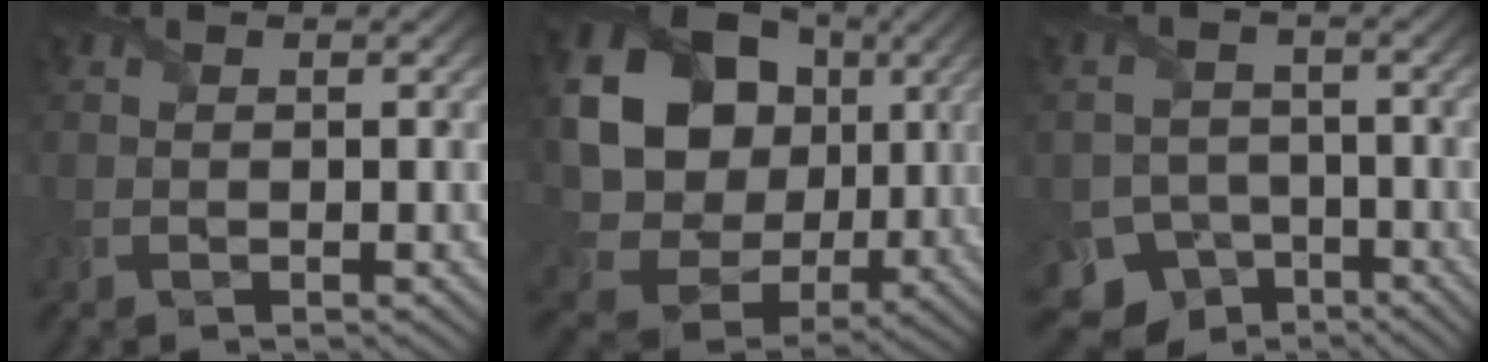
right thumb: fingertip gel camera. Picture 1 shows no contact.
{"total": 23.1, "force": [3.9, 19.8, 11.2], "torque": [-0.301, -0.003, 0.080]}
{"total": 7.6, "force": [-5.1, 5.4, 1.8], "torque": [-0.027, -0.020, -0.088]}